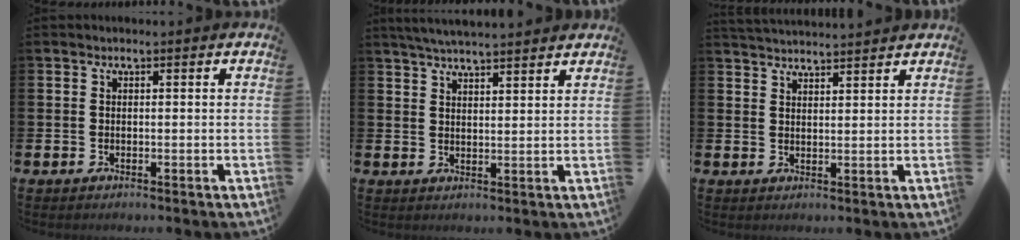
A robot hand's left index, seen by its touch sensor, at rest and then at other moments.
{"total": 4.4, "force": [4.3, 0.1, 1.0], "torque": [-0.027, -0.016, 0.077]}
{"total": 3.2, "force": [3.2, -0.1, 0.0], "torque": [-0.001, -0.019, 0.057]}